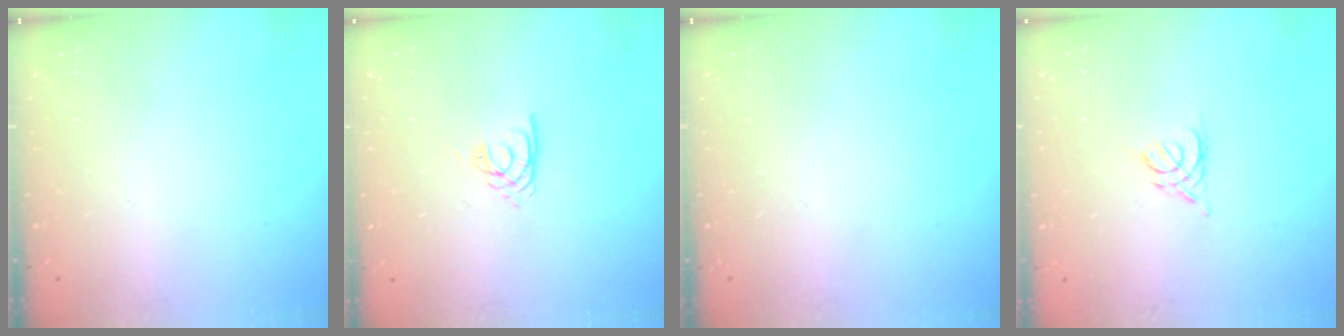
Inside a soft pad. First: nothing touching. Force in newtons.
{"total": 1.9, "press": 1.9, "slide": 0.2}
{"total": 0.0}
{"total": 3.6, "press": 3.5, "slide": 0.7}